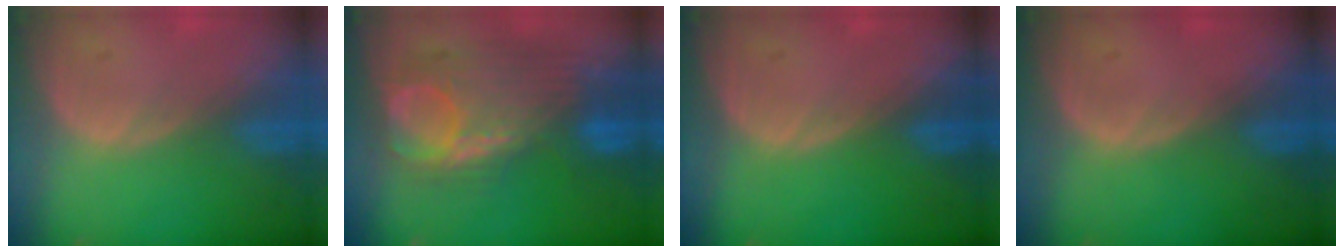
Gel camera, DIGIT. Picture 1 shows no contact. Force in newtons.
{"total": 9.9, "press": 9.6, "slide": 2.5}
{"total": 0.0}
{"total": 0.0}